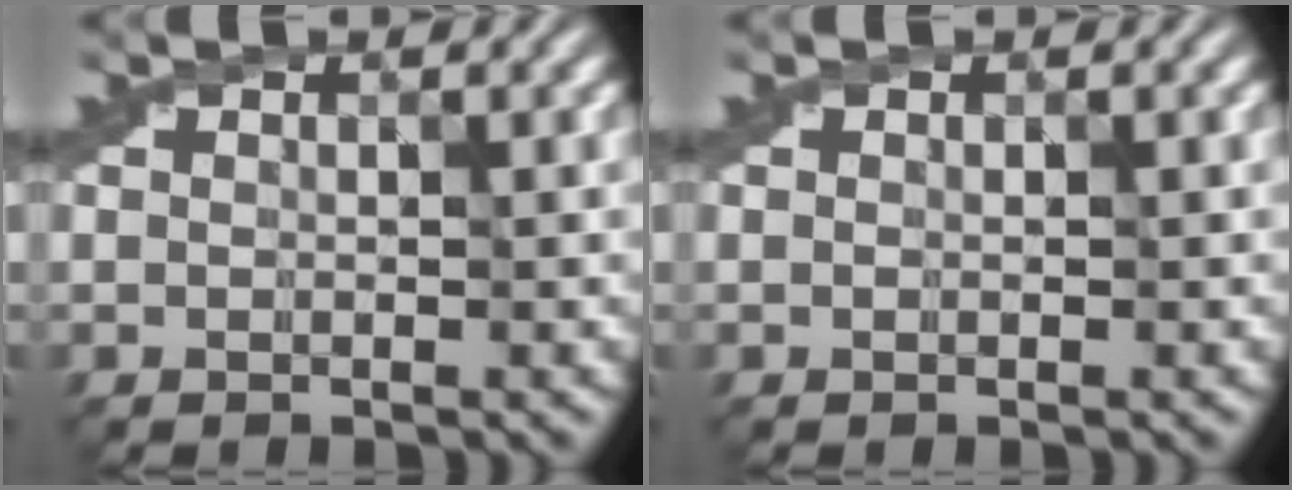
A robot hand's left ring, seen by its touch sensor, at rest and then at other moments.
{"total": 0.0}